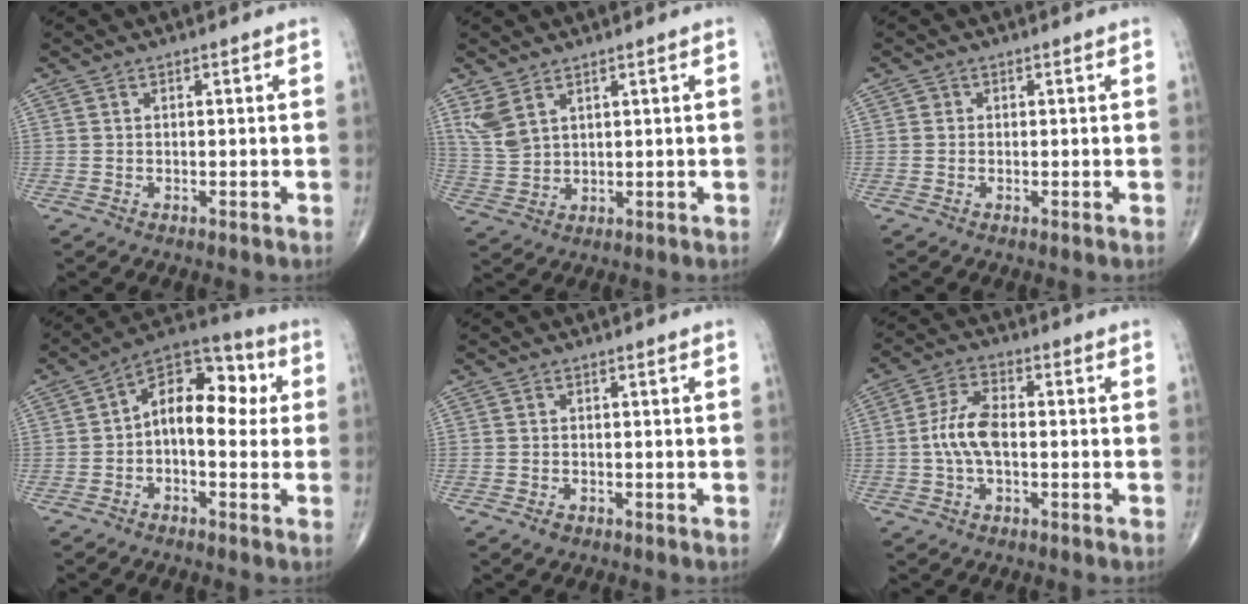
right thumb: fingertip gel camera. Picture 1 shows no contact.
{"total": 5.3, "force": [3.3, 2.7, 3.1], "torque": [-0.064, -0.012, 0.082]}
{"total": 0.7, "force": [0.0, 0.7, 0.1], "torque": [0.002, 0.002, 0.000]}
{"total": 13.0, "force": [0.8, 7.7, 10.4], "torque": [-0.118, 0.042, -0.004]}
{"total": 1.2, "force": [-0.7, 0.8, 0.6], "torque": [-0.009, 0.002, -0.012]}
{"total": 7.4, "force": [-0.7, 3.7, 6.4], "torque": [-0.137, 0.020, -0.019]}